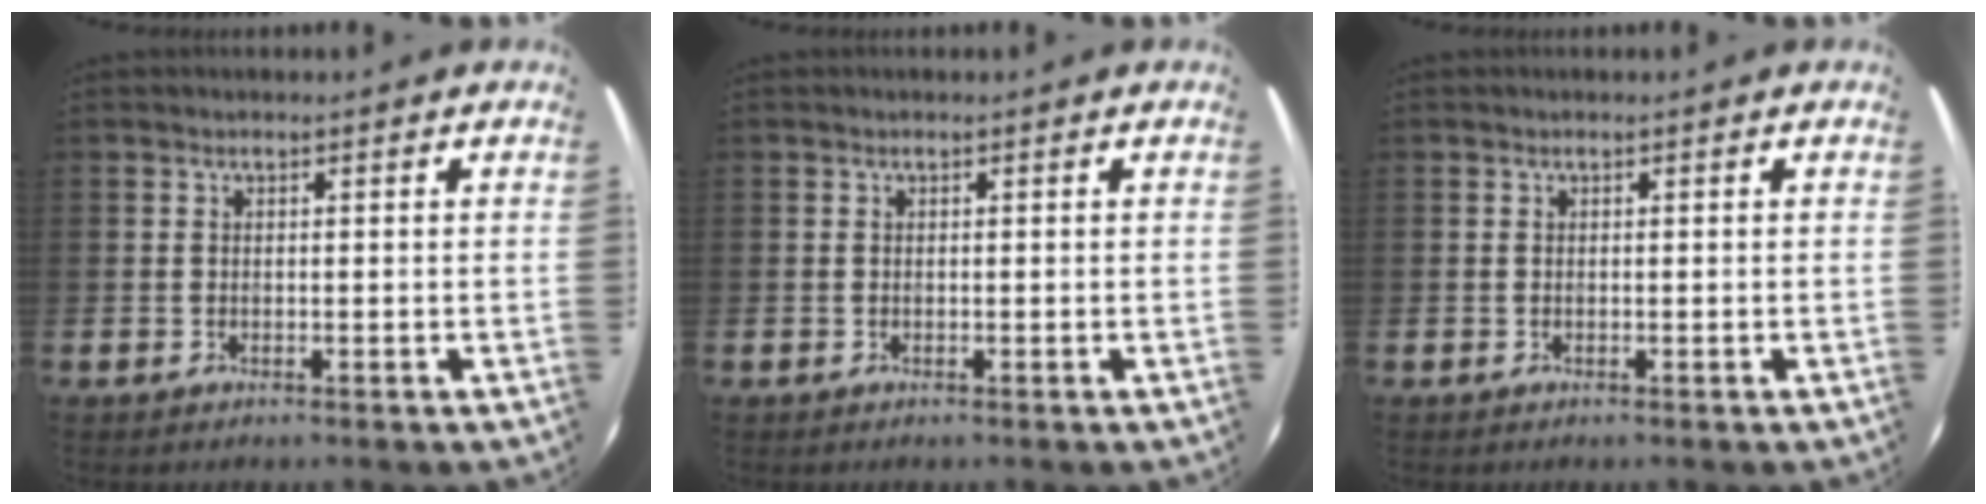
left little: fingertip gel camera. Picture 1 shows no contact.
{"total": 0.0}
{"total": 0.0}